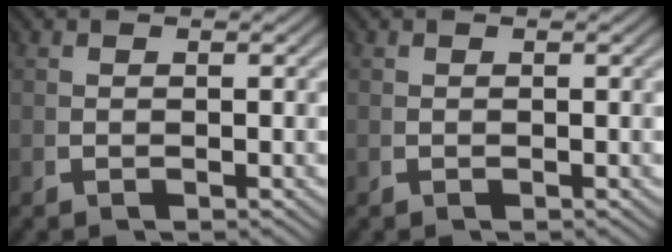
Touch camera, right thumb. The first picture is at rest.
{"total": 0.0}